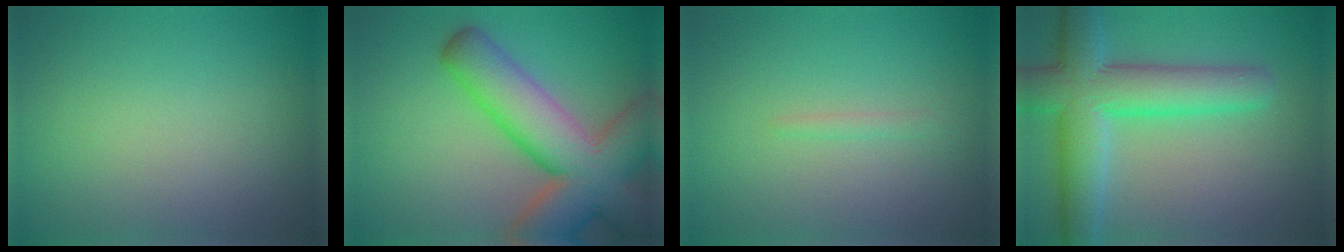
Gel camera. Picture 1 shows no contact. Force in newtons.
{"total": 11.5, "press": 11.5, "slide": 0.7}
{"total": 0.8, "press": 0.7, "slide": 0.1}
{"total": 8.3, "press": 8.3, "slide": 0.2}